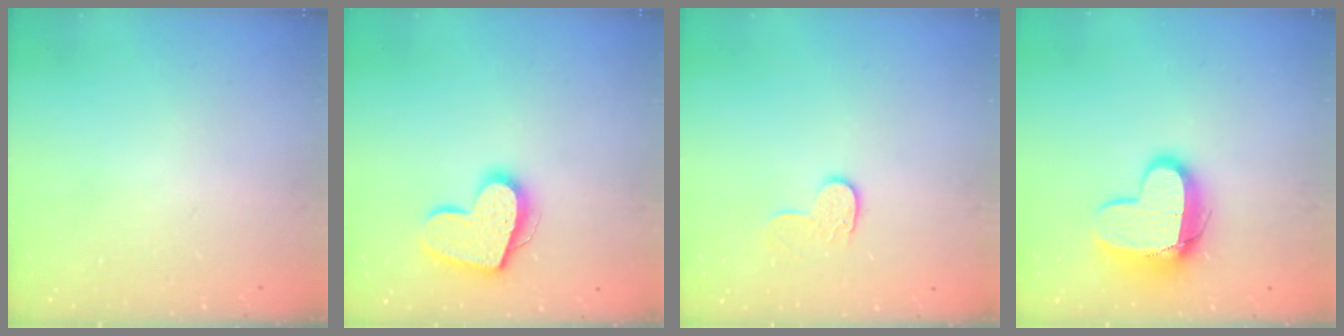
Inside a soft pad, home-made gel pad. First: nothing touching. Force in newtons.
{"total": 16.5, "press": 16.4, "slide": 1.2}
{"total": 7.3, "press": 7.3, "slide": 0.2}
{"total": 13.2, "press": 13.2, "slide": 1.2}